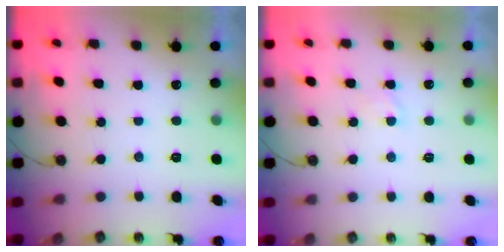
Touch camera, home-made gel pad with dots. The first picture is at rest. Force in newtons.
{"total": 2.8, "press": 2.8, "slide": 0.4}